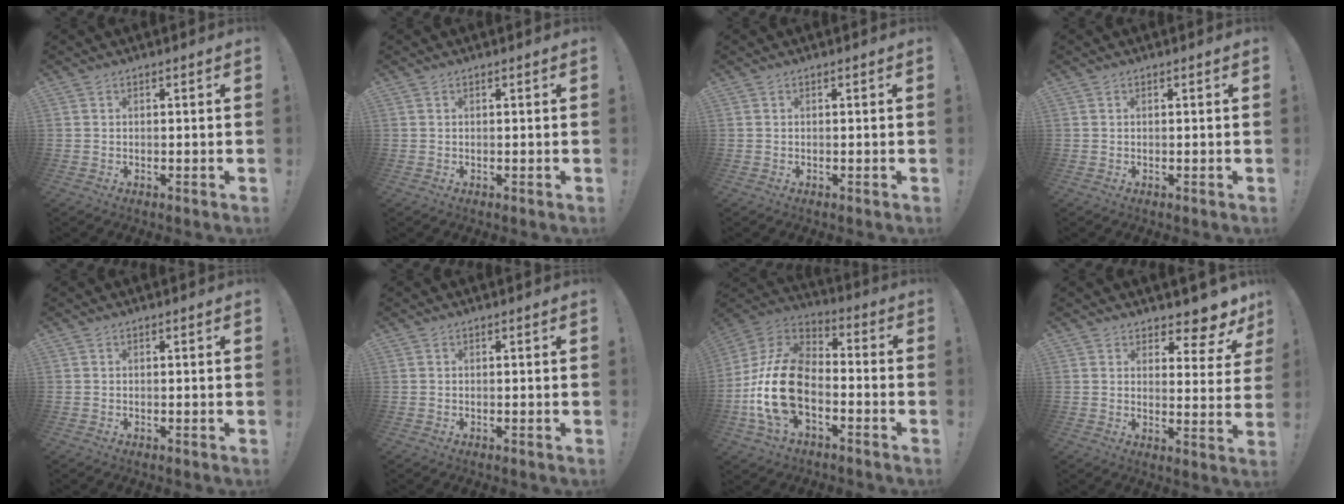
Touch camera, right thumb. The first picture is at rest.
{"total": 0.0}
{"total": 0.0}
{"total": 0.0}
{"total": 0.0}
{"total": 0.0}
{"total": 19.5, "force": [-5.2, 12.2, 14.3], "torque": [-0.288, 0.029, -0.077]}
{"total": 6.5, "force": [5.4, 2.3, 2.7], "torque": [-0.029, -0.057, 0.094]}